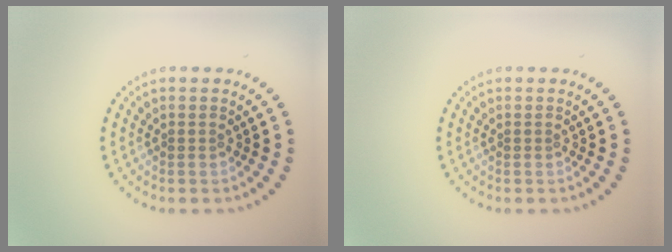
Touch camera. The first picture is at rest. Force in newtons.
{"total": 0.0}